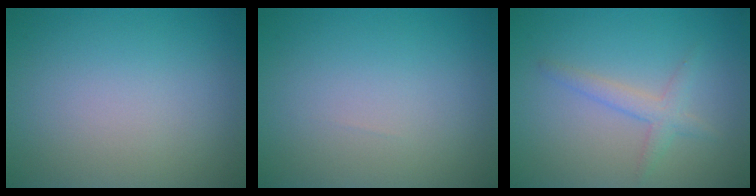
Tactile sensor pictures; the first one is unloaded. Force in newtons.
{"total": 0.0}
{"total": 2.0, "press": 2.0, "slide": 0.1}